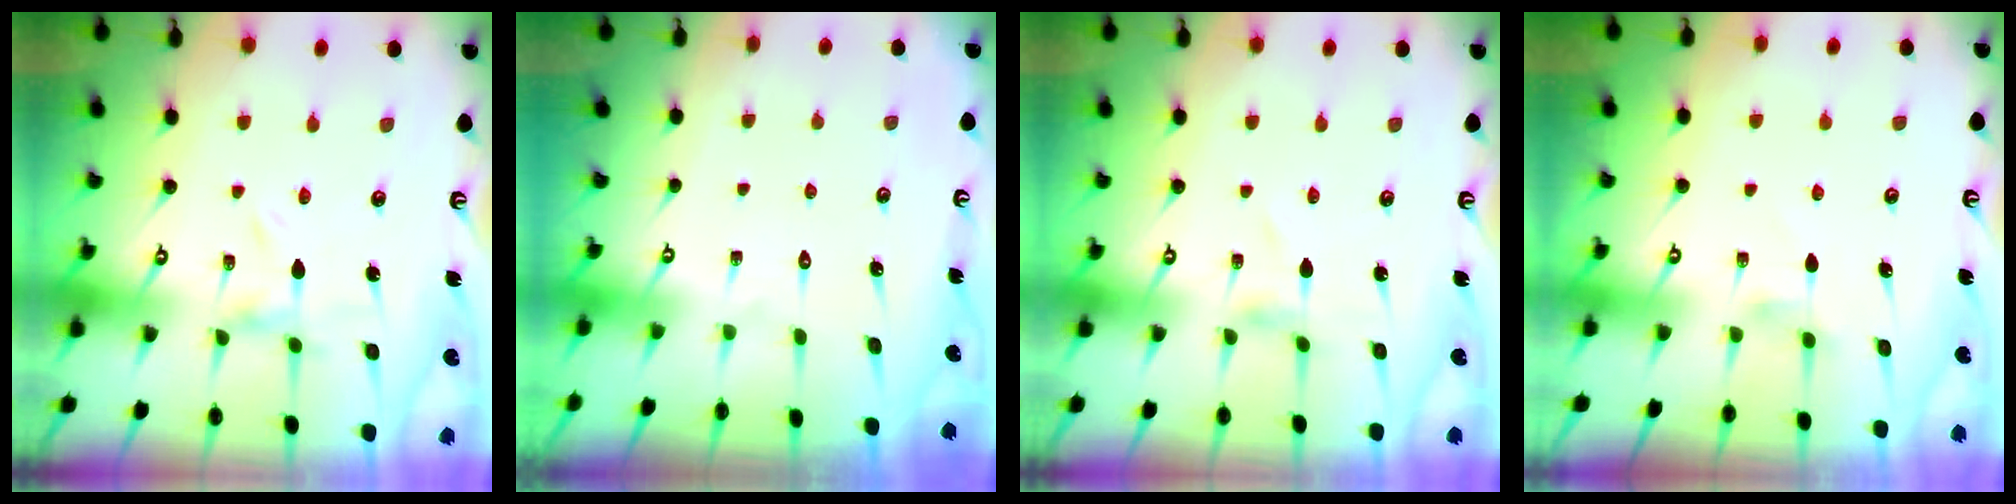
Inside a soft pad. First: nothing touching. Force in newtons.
{"total": 1.6, "press": 1.6, "slide": 0.1}
{"total": 0.8, "press": 0.8, "slide": 0.1}
{"total": 2.7, "press": 2.7, "slide": 0.3}